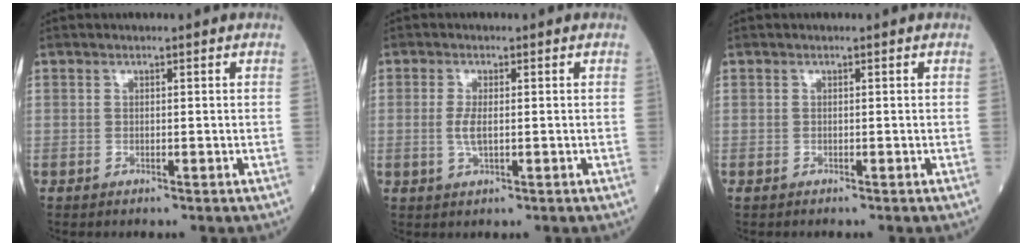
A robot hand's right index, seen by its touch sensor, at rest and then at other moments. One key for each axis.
{"total": 2.8, "fx": -0.1, "fy": 0.8, "fz": 2.6, "tx": -0.060, "ty": -0.004, "tz": 0.000}
{"total": 0.0}